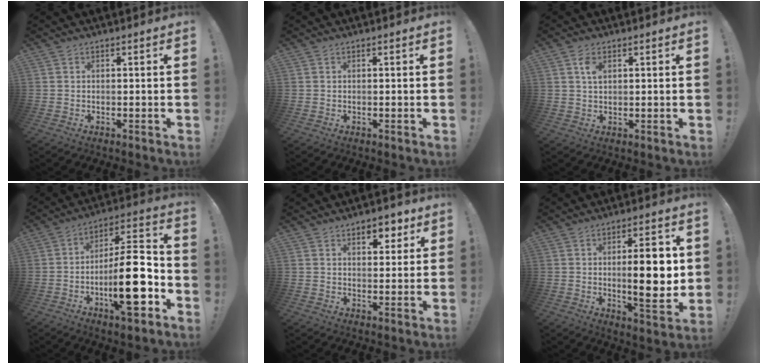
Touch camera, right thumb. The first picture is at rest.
{"total": 0.0}
{"total": 3.6, "force": [1.6, 1.8, 2.6], "torque": [-0.041, -0.003, 0.025]}
{"total": 20.4, "force": [-6.5, 6.5, 18.3], "torque": [-0.302, 0.042, -0.099]}
{"total": 5.8, "force": [3.5, 3.5, 3.0], "torque": [-0.018, -0.018, 0.055]}
{"total": 13.6, "force": [0.3, 3.8, 13.1], "torque": [-0.185, -0.008, -0.004]}